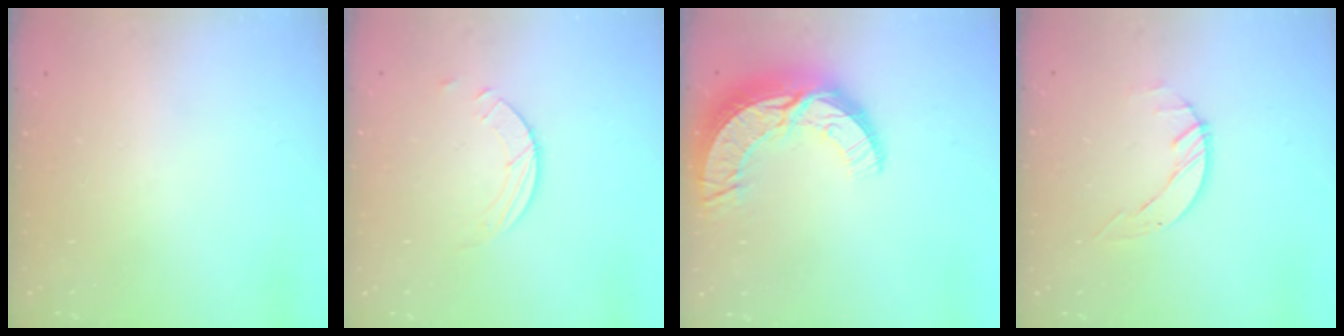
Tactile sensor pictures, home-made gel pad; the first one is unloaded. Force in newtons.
{"total": 2.5, "press": 2.4, "slide": 0.2}
{"total": 15.2, "press": 15.2, "slide": 1.0}
{"total": 2.6, "press": 2.6, "slide": 0.3}